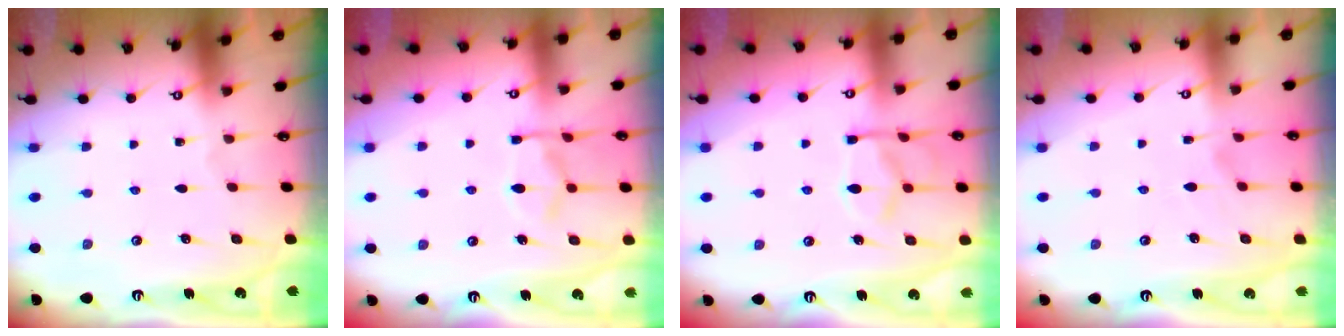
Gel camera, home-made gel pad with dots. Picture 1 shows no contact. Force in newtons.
{"total": 11.1, "press": 11.0, "slide": 1.3}
{"total": 11.1, "press": 11.0, "slide": 1.4}
{"total": 3.1, "press": 2.9, "slide": 1.0}